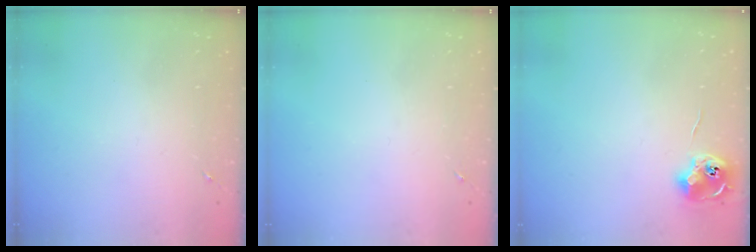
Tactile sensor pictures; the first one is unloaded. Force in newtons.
{"total": 0.0}
{"total": 8.8, "press": 8.8, "slide": 0.1}